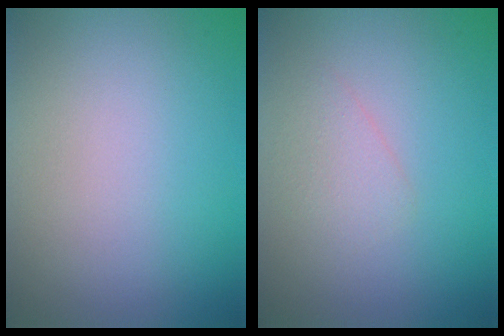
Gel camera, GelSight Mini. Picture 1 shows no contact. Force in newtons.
{"total": 1.5, "press": 1.5, "slide": 0.0}